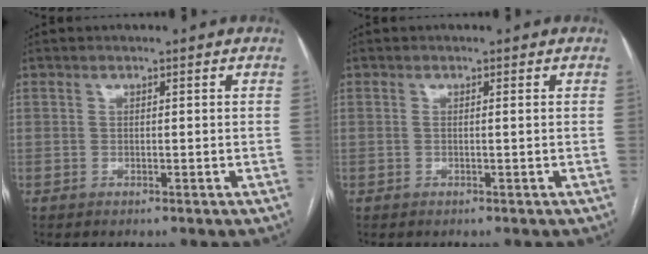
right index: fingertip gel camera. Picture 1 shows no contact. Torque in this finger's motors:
{"motor_torque": [0.05, 0.14, -0.01, 0.00]}